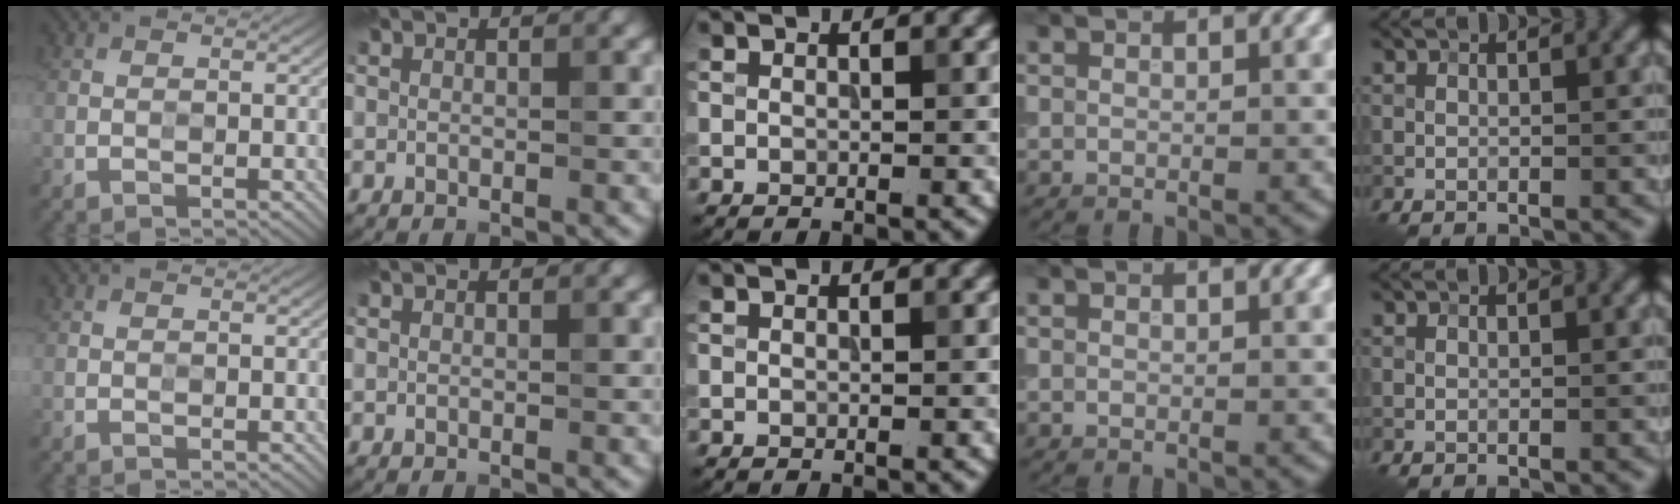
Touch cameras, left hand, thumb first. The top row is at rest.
{}